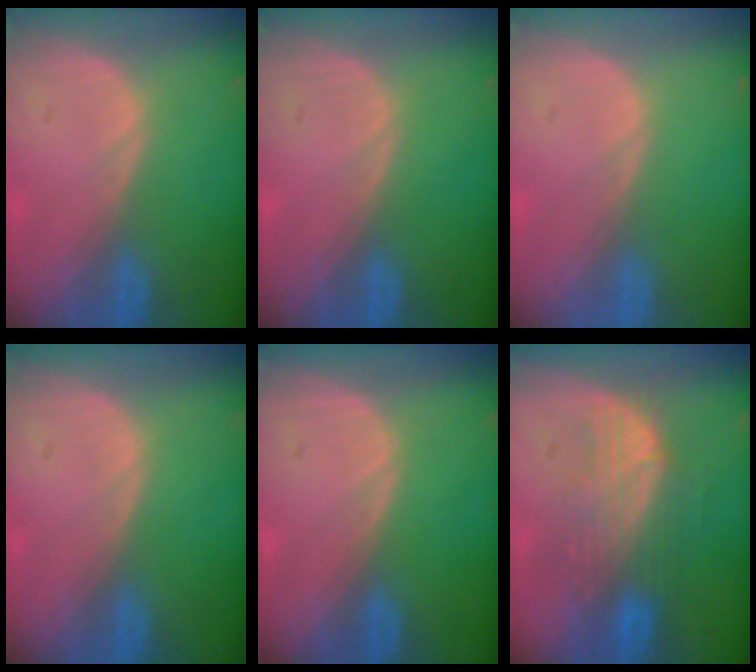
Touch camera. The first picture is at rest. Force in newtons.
{"total": 0.0}
{"total": 0.0}
{"total": 0.0}
{"total": 0.0}
{"total": 7.5, "press": 7.5, "slide": 0.3}